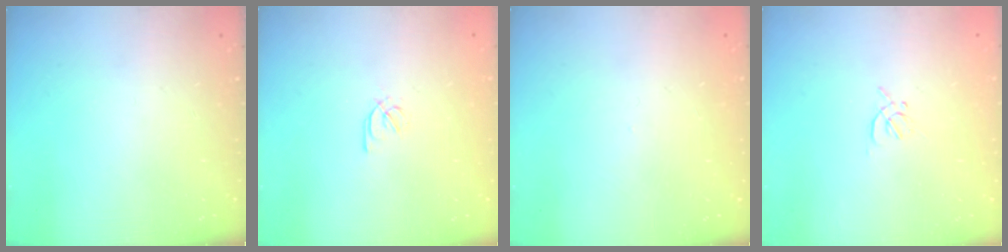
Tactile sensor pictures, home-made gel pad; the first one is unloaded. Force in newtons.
{"total": 2.1, "press": 2.0, "slide": 0.7}
{"total": 0.0}
{"total": 1.7, "press": 1.7, "slide": 0.5}